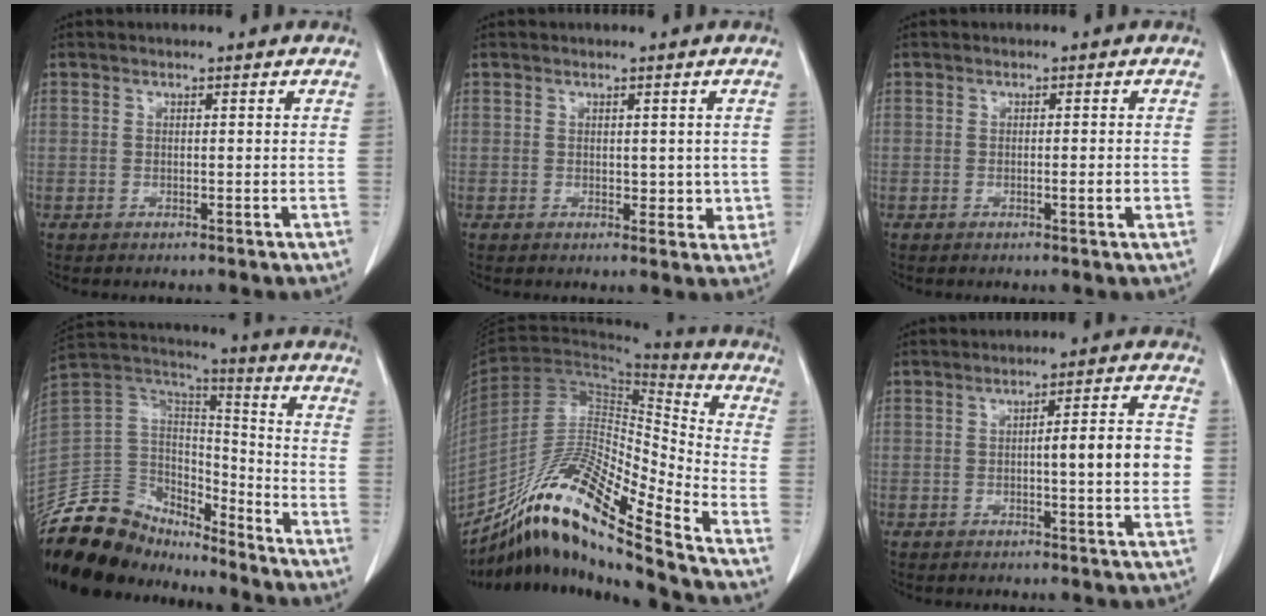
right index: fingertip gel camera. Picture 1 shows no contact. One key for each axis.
{"total": 2.9, "fx": 0.2, "fy": 2.0, "fz": 2.0, "tx": -0.013, "ty": -0.004, "tz": 0.007}
{"total": 1.7, "fx": -0.4, "fy": 0.1, "fz": 1.6, "tx": -0.023, "ty": -0.002, "tz": -0.005}
{"total": 16.8, "fx": -14.7, "fy": 6.7, "fz": 4.6, "tx": -0.078, "ty": 0.053, "tz": -0.273}
{"total": 18.4, "fx": -14.2, "fy": -0.1, "fz": 11.6, "tx": -0.213, "ty": 0.005, "tz": -0.263}
{"total": 7.4, "fx": -0.3, "fy": 1.0, "fz": 7.4, "tx": -0.100, "ty": 0.015, "tz": -0.005}